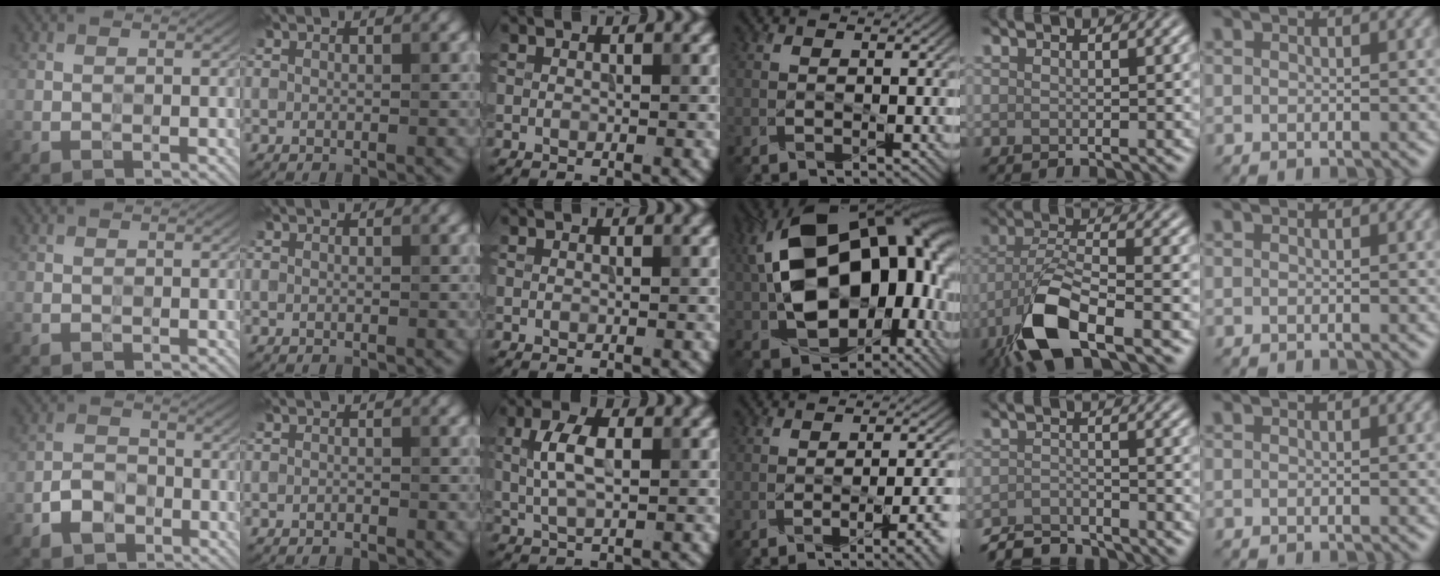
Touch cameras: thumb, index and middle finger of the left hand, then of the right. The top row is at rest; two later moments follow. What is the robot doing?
{"motion": "wipe", "object": "glasses"}